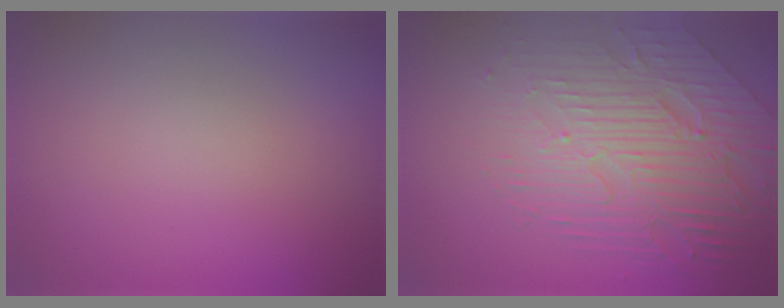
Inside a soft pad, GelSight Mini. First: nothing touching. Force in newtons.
{"total": 7.1, "press": 5.1, "slide": 5.0}